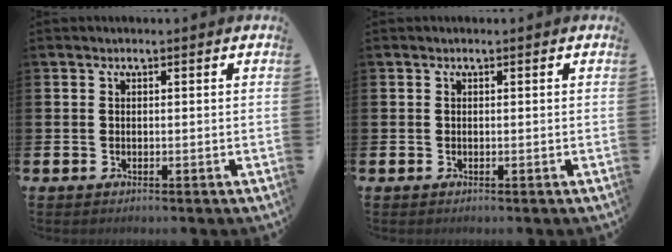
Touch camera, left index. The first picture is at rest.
{"total": 0.0}